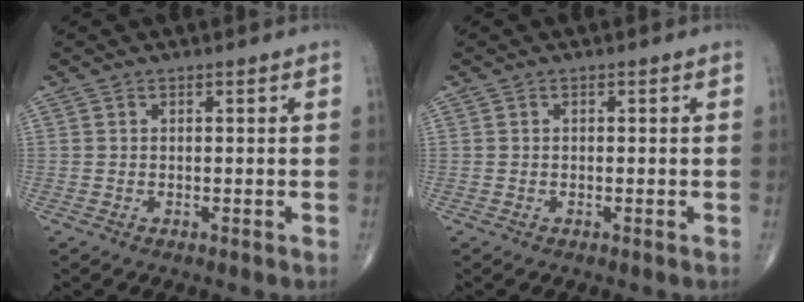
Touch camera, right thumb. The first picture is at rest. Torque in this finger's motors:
{"motor_torque": [0.27, -0.51, -0.05, 0.06, -0.01]}